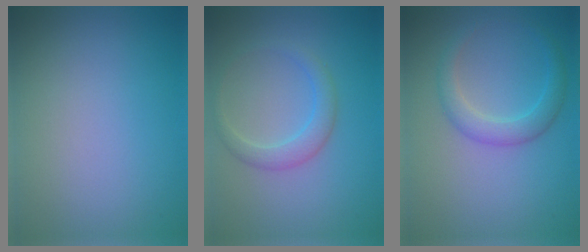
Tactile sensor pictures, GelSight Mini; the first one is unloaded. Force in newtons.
{"total": 2.1, "press": 2.1, "slide": 0.1}
{"total": 2.6, "press": 2.6, "slide": 0.0}